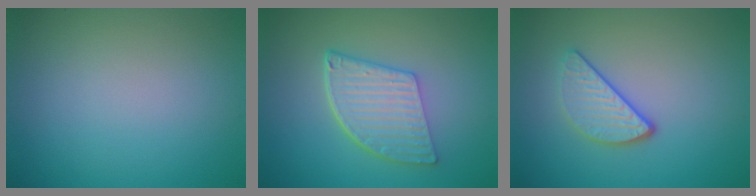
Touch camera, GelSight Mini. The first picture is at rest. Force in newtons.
{"total": 5.8, "press": 4.2, "slide": 4.0}
{"total": 3.0, "press": 2.5, "slide": 1.6}